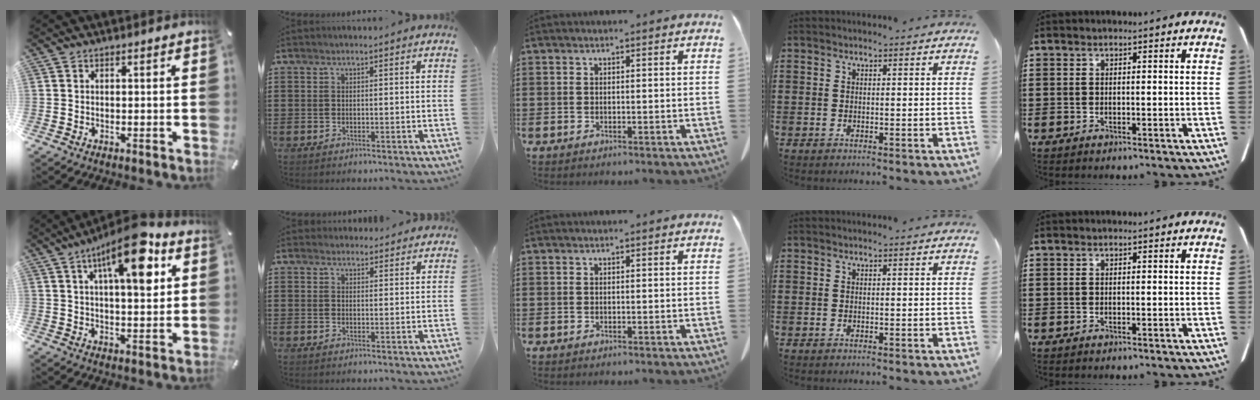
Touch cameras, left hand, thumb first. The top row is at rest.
{"thumb": {"total": 16.0, "force": [7.7, 5.8, 12.8], "torque": [-0.196, -0.027, 0.122]}, "index": {"total": 2.0, "force": [1.9, 0.7, 0.1], "torque": [-0.005, 0.003, 0.038]}}